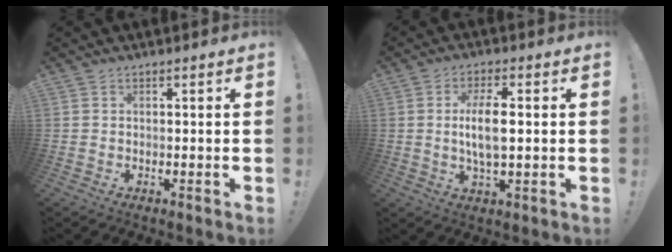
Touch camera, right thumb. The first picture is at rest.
{"total": 8.7, "force": [0.4, 3.0, 8.1], "torque": [-0.154, -0.004, 0.000]}